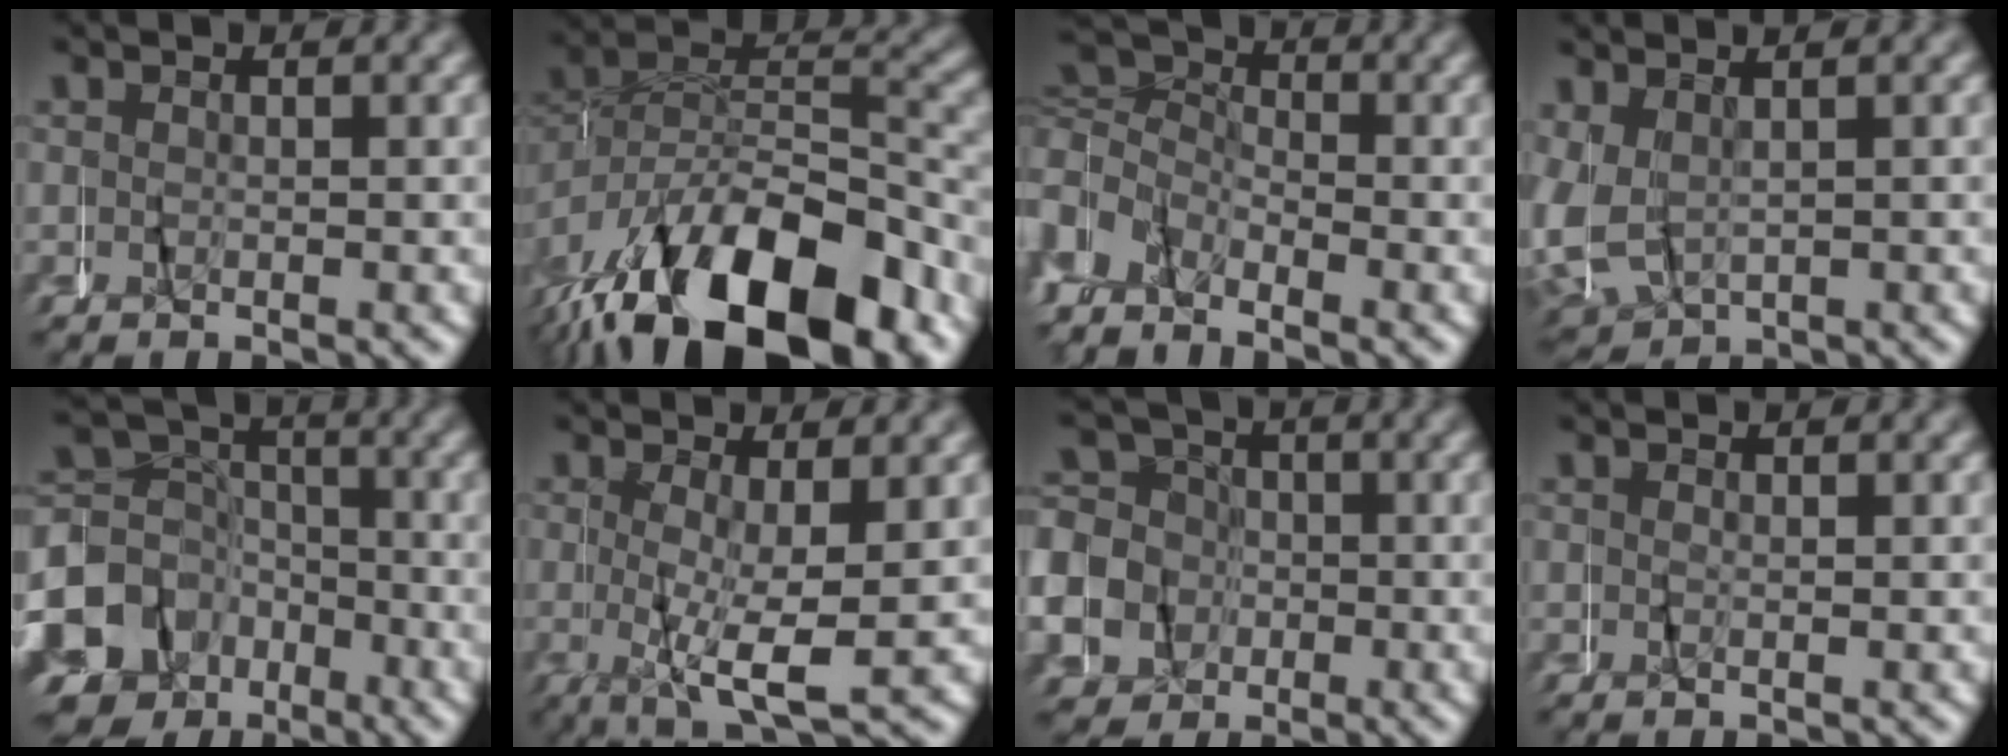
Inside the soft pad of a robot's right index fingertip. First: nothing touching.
{"total": 13.6, "force": [-7.2, 6.9, 9.2], "torque": [-0.169, -0.019, -0.102]}
{"total": 6.8, "force": [-1.1, 5.8, 3.3], "torque": [-0.083, -0.011, -0.024]}
{"total": 7.0, "force": [-0.3, 6.4, 2.7], "torque": [-0.107, -0.022, 0.003]}
{"total": 13.5, "force": [-4.3, 11.8, 4.9], "torque": [-0.095, -0.042, -0.077]}
{"total": 5.5, "force": [-1.4, 1.4, 5.1], "torque": [-0.090, -0.016, -0.012]}
{"total": 13.1, "force": [-0.6, 12.4, 4.2], "torque": [-0.119, -0.033, -0.017]}
{"total": 0.0}